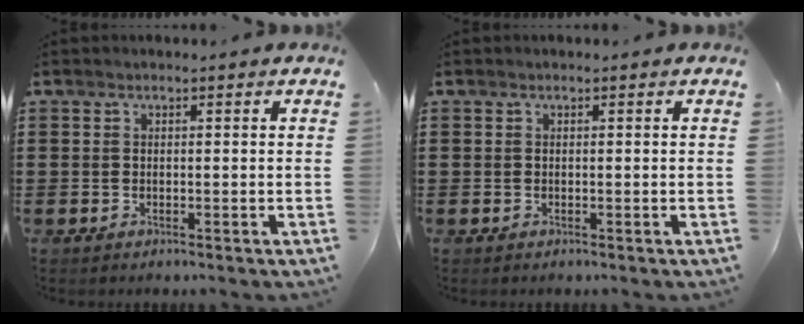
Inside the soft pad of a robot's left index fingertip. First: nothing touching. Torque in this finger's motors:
{"motor_torque": [-0.05, -0.02, 0.03, -0.01]}